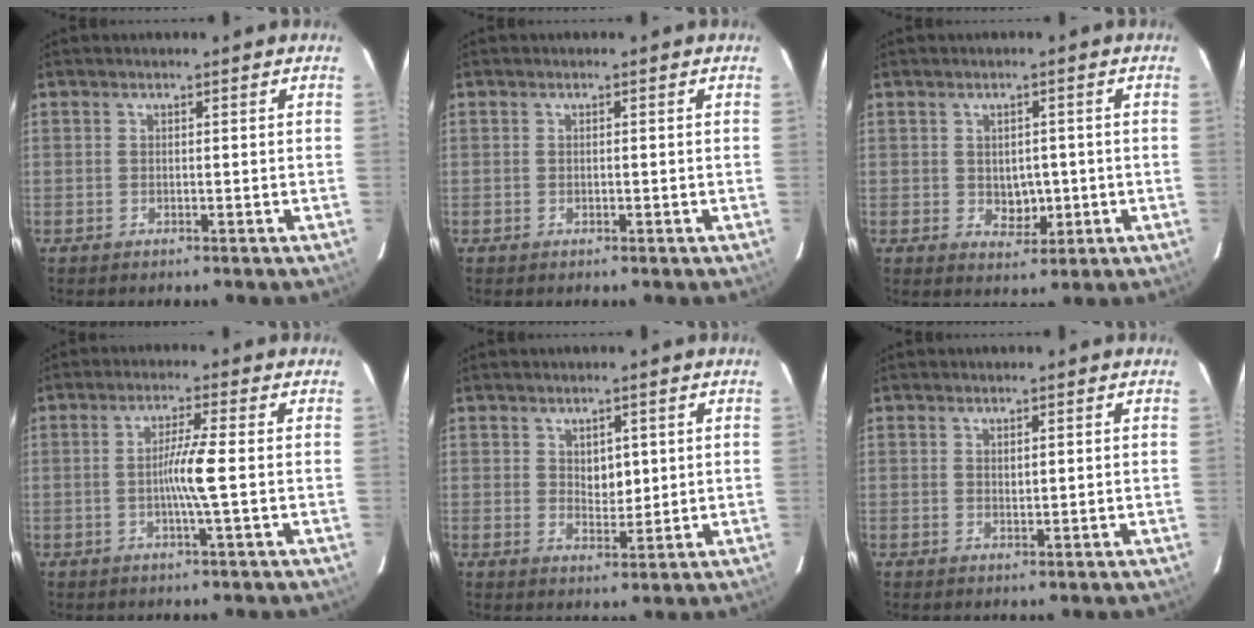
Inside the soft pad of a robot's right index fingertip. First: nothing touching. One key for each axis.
{"total": 0.0}
{"total": 3.9, "fx": -0.3, "fy": 2.8, "fz": 2.7, "tx": -0.029, "ty": -0.001, "tz": 0.005}
{"total": 4.9, "fx": -0.6, "fy": -0.9, "fz": 4.8, "tx": -0.090, "ty": -0.002, "tz": -0.014}
{"total": 1.8, "fx": 0.4, "fy": 1.2, "fz": 1.2, "tx": -0.014, "ty": -0.003, "tz": 0.008}
{"total": 1.1, "fx": 0.3, "fy": 0.4, "fz": 1.0, "tx": -0.018, "ty": -0.002, "tz": 0.007}